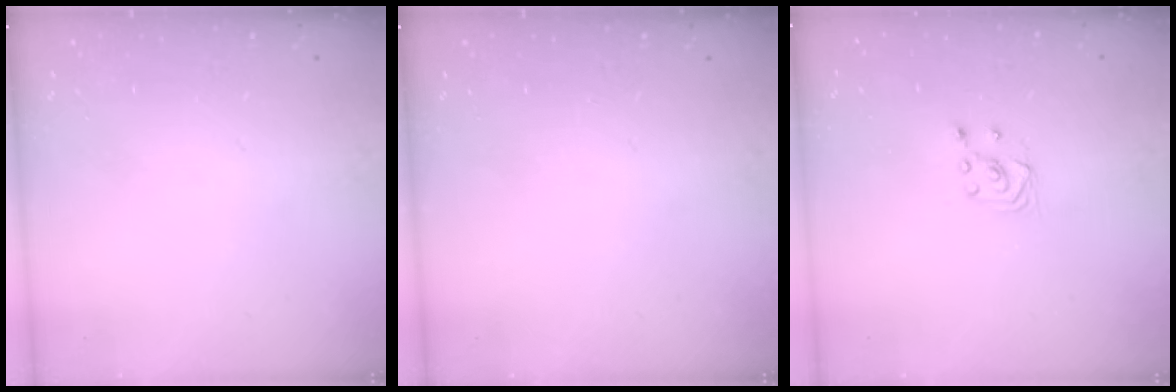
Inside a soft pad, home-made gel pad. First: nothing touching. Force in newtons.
{"total": 0.0}
{"total": 3.0, "press": 2.8, "slide": 1.1}